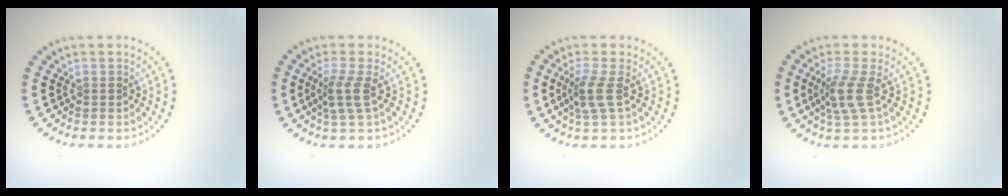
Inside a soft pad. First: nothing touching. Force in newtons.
{"total": 2.4, "press": 1.8, "slide": 1.6}
{"total": 2.4, "press": 1.9, "slide": 1.6}
{"total": 2.9, "press": 2.2, "slide": 1.8}